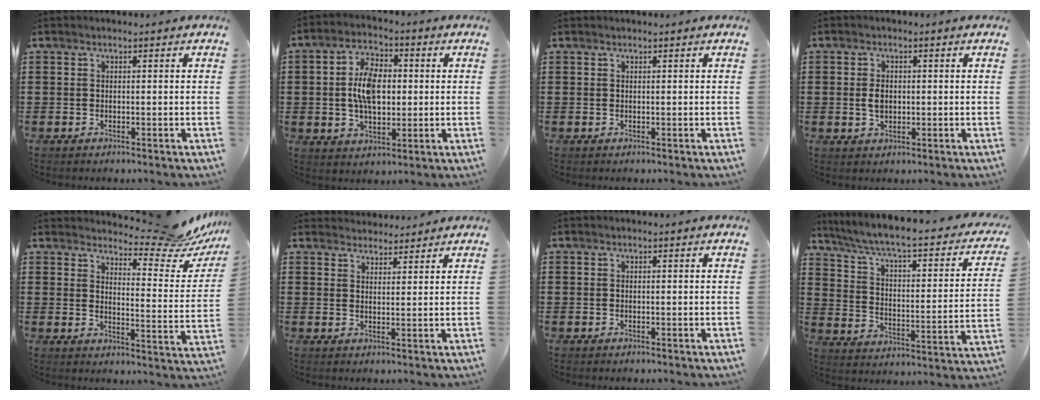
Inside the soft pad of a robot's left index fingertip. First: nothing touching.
{"total": 8.1, "force": [0.5, 4.5, 6.7], "torque": [-0.136, 0.010, 0.002]}
{"total": 0.0}
{"total": 2.6, "force": [0.0, 1.7, 1.9], "torque": [-0.040, 0.006, 0.000]}
{"total": 9.3, "force": [8.4, 1.3, 3.9], "torque": [-0.060, -0.063, 0.142]}
{"total": 2.8, "force": [2.8, 0.5, -0.3], "torque": [-0.003, -0.005, 0.053]}
{"total": 0.0}
{"total": 5.3, "force": [3.9, 0.4, 3.6], "torque": [-0.087, -0.039, 0.058]}